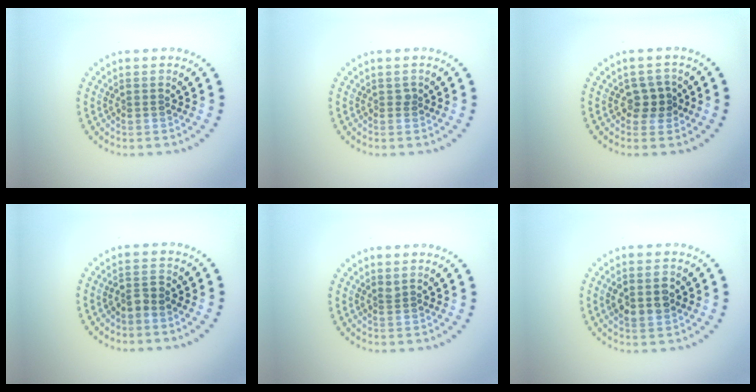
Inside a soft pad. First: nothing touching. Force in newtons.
{"total": 0.5, "press": 0.3, "slide": 0.4}
{"total": 2.1, "press": 1.9, "slide": 0.7}
{"total": 1.6, "press": 1.3, "slide": 1.0}
{"total": 0.7, "press": 0.5, "slide": 0.4}
{"total": 3.5, "press": 3.5, "slide": 0.3}